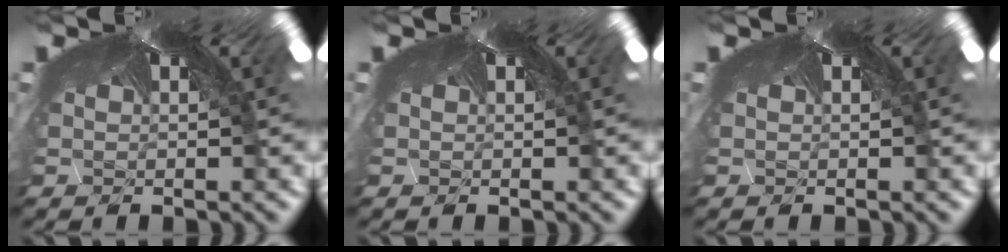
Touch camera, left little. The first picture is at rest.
{"total": 0.0}
{"total": 0.0}